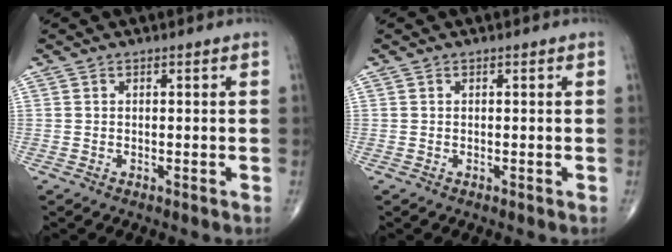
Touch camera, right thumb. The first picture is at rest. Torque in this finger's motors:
{"motor_torque": [-0.53, 0.31, -0.18, -0.08, 0.01]}